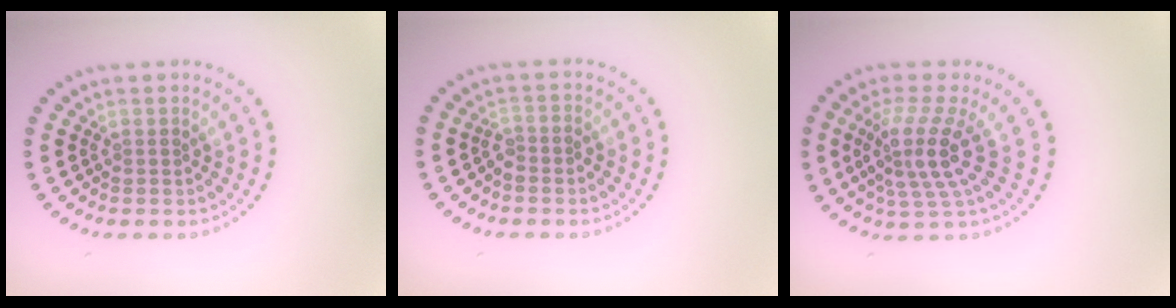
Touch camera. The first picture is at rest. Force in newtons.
{"total": 1.3, "press": 1.1, "slide": 0.7}
{"total": 4.4, "press": 3.2, "slide": 3.0}